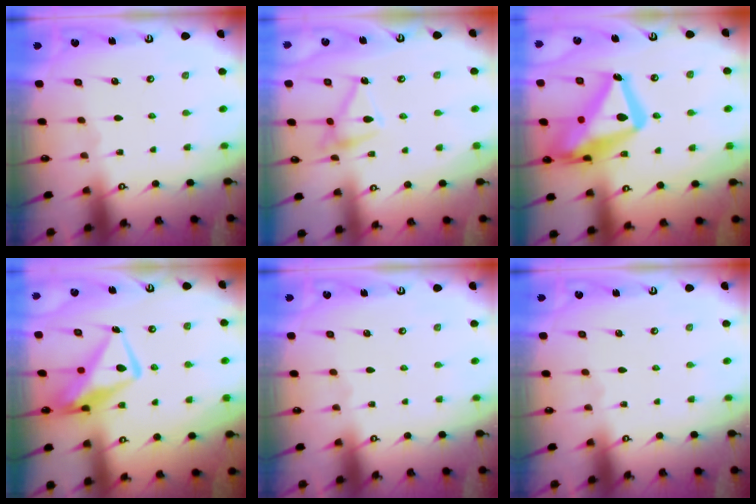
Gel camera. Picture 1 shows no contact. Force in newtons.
{"total": 12.6, "press": 12.6, "slide": 0.4}
{"total": 21.2, "press": 21.1, "slide": 2.1}
{"total": 13.4, "press": 13.4, "slide": 1.1}
{"total": 0.0}
{"total": 0.0}